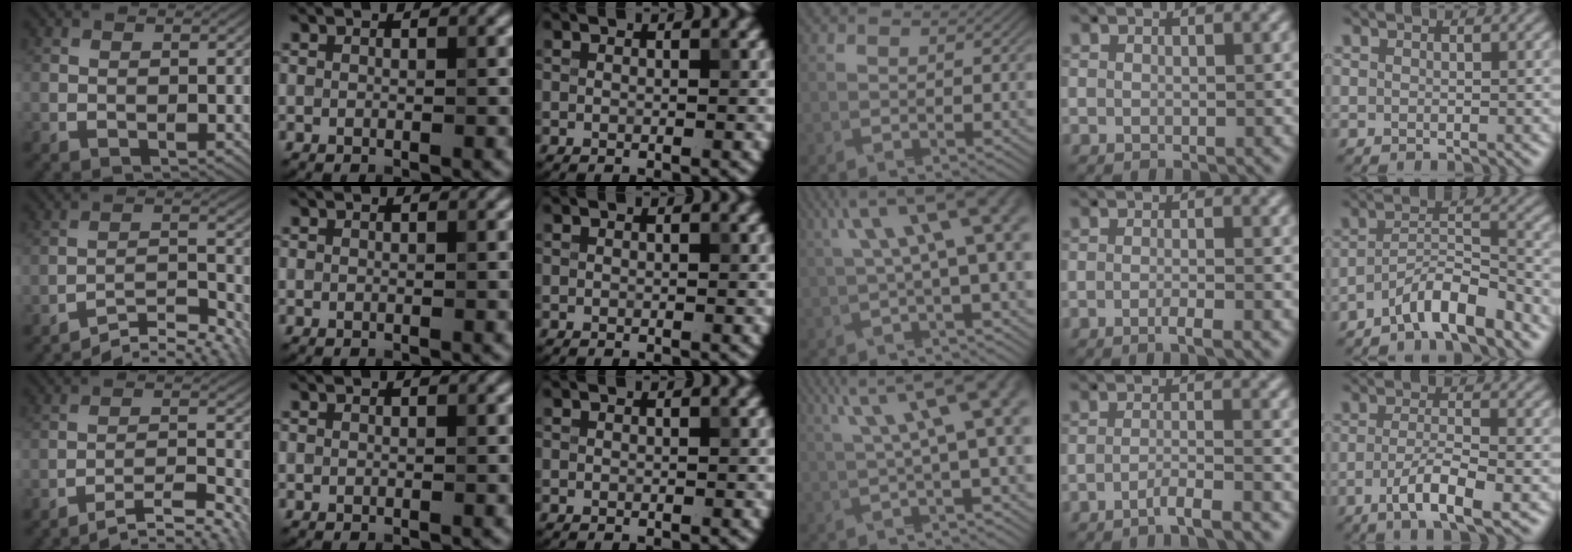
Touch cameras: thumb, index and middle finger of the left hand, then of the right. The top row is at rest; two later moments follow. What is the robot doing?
{"motion": "pour", "object": "sugar"}